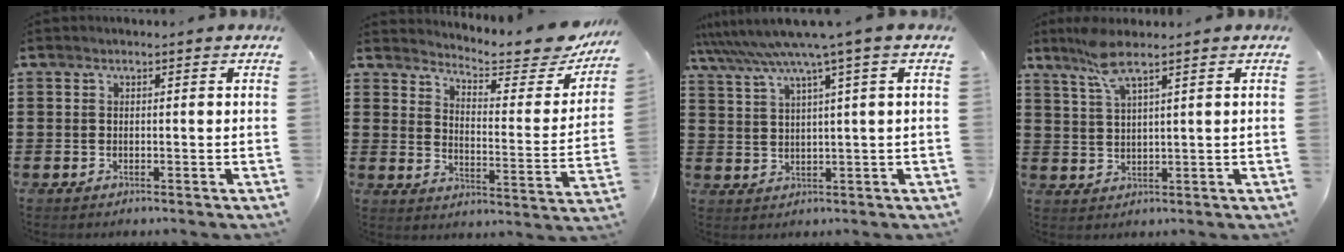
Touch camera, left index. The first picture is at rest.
{"total": 5.0, "force": [4.7, 0.8, 1.4], "torque": [-0.038, -0.043, 0.075]}
{"total": 6.1, "force": [3.9, -0.7, 4.6], "torque": [-0.104, -0.024, 0.064]}
{"total": 5.7, "force": [4.0, 0.3, 4.0], "torque": [-0.089, -0.002, 0.073]}